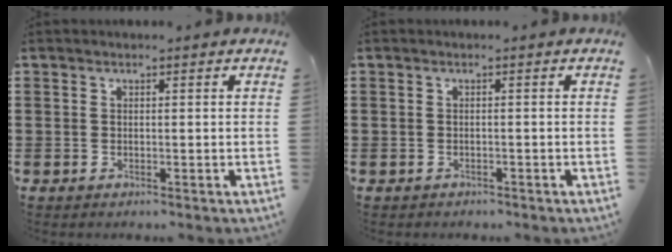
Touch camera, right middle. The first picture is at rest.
{"total": 0.6, "force": [-0.6, 0.3, -0.1], "torque": [0.000, 0.003, -0.014]}